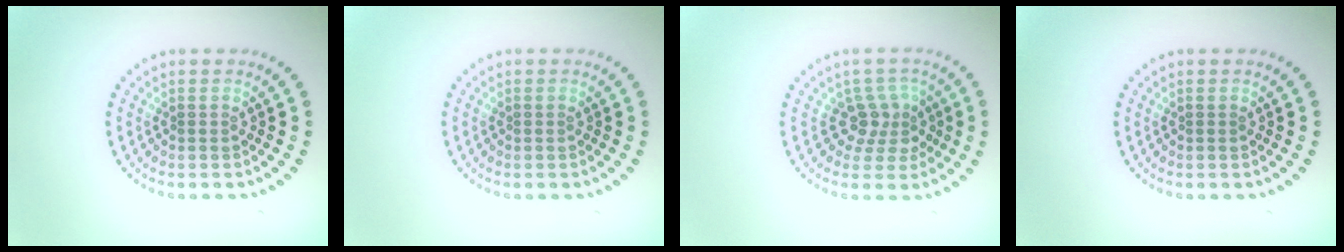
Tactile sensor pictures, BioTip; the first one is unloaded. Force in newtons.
{"total": 0.0}
{"total": 2.7, "press": 2.0, "slide": 1.8}
{"total": 0.0}